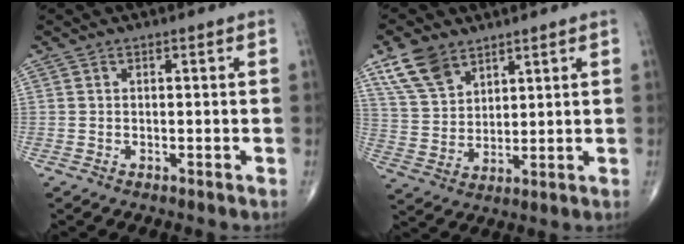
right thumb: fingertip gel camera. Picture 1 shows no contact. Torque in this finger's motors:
{"motor_torque": [-0.67, 0.96, 0.06, 0.15, 0.08]}